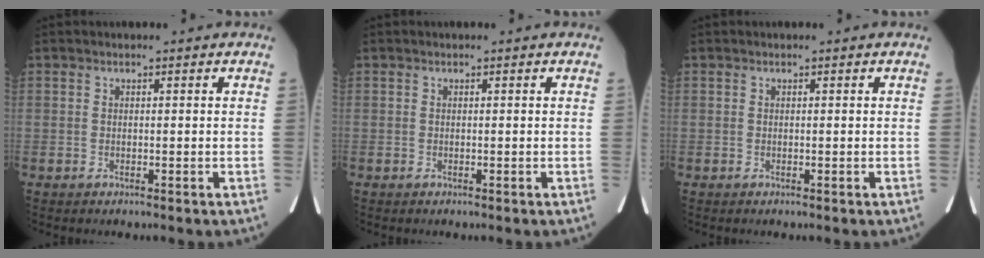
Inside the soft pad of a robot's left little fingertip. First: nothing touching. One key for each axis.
{"total": 0.0}
{"total": 0.0}